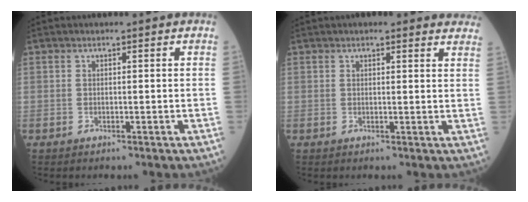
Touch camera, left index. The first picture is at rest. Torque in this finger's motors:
{"motor_torque": [1.06, -1.08, 0.16, 0.08]}